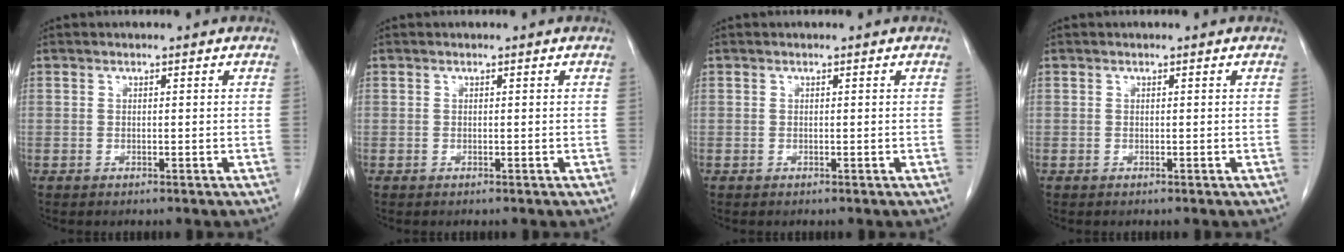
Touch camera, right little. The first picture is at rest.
{"total": 0.0}
{"total": 0.0}
{"total": 0.0}